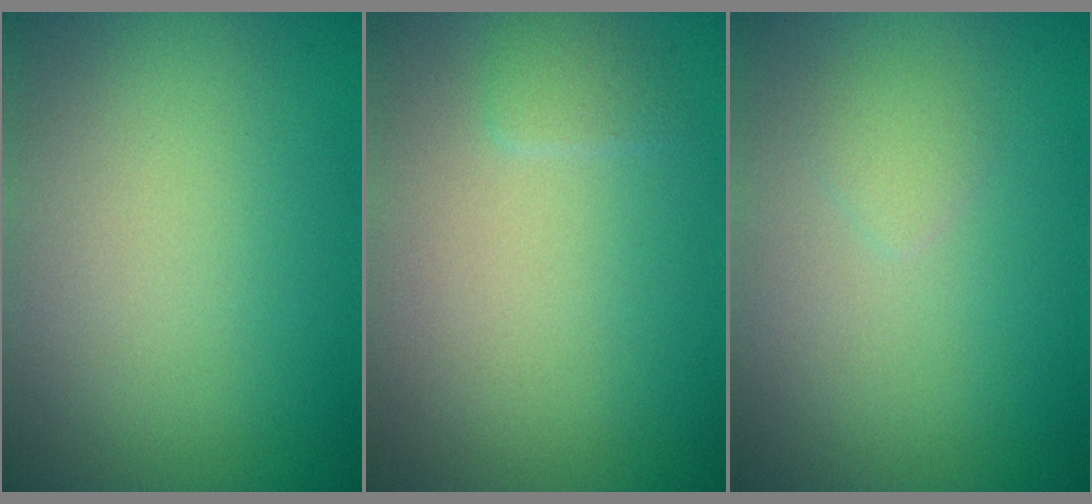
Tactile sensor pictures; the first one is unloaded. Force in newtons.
{"total": 1.0, "press": 1.0, "slide": 0.1}
{"total": 0.9, "press": 0.9, "slide": 0.0}